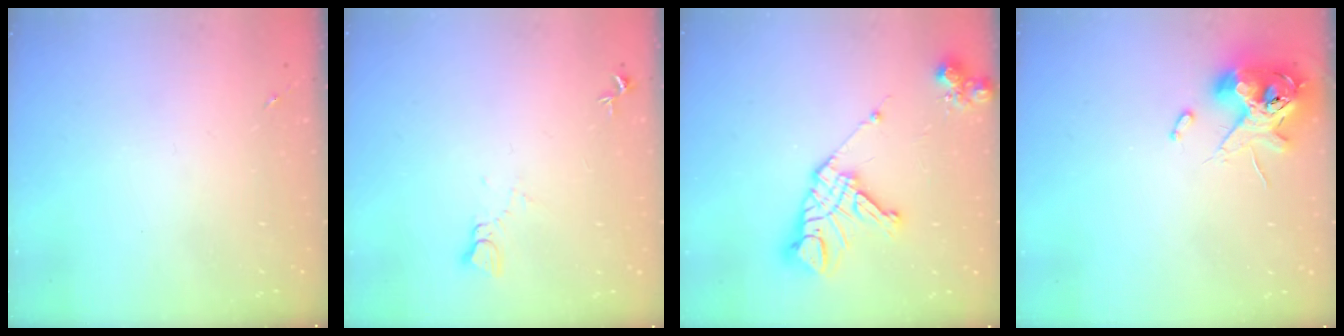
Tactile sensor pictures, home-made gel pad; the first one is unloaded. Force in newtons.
{"total": 3.3, "press": 3.3, "slide": 0.3}
{"total": 16.3, "press": 16.2, "slide": 1.8}
{"total": 12.6, "press": 12.5, "slide": 2.0}